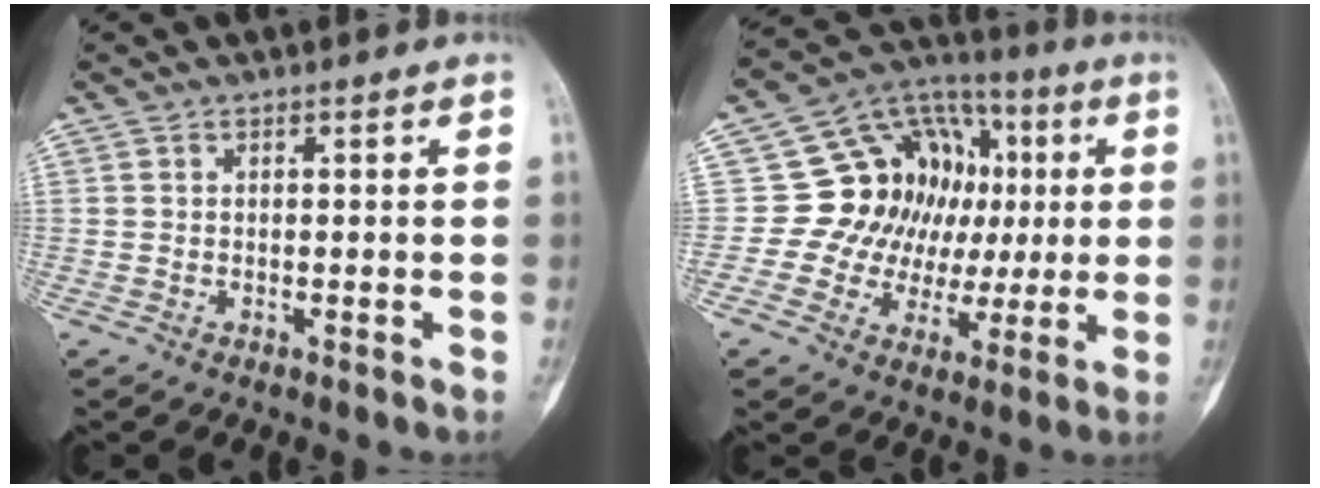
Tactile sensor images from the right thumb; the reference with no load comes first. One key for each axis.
{"total": 17.1, "fx": 1.6, "fy": 14.5, "fz": 9.1, "tx": -0.069, "ty": 0.031, "tz": 0.034}